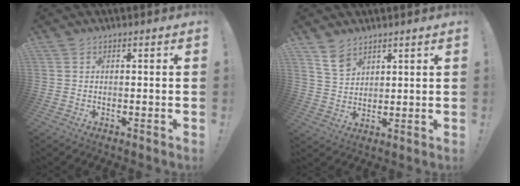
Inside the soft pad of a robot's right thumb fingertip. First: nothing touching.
{"total": 6.8, "force": [5.0, 4.1, 2.2], "torque": [-0.038, -0.029, 0.097]}